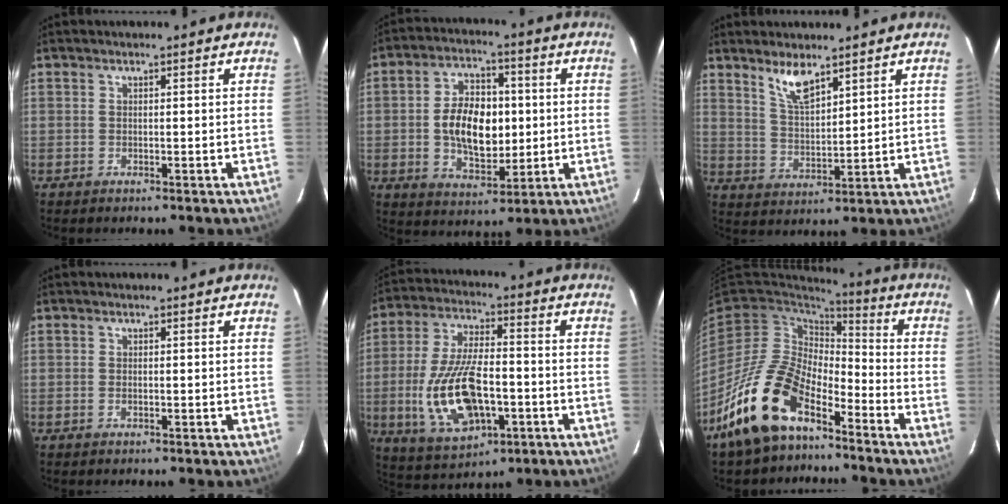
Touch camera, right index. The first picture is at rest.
{"total": 12.5, "force": [-0.1, 7.6, 9.9], "torque": [-0.180, 0.017, 0.007]}
{"total": 6.5, "force": [4.8, 1.9, 4.0], "torque": [-0.074, -0.002, 0.100]}
{"total": 0.6, "force": [-0.3, 0.3, 0.4], "torque": [-0.008, 0.001, -0.005]}
{"total": 17.2, "force": [-4.4, 8.0, 14.6], "torque": [-0.310, -0.008, -0.064]}
{"total": 16.8, "force": [-11.1, 7.9, 9.9], "torque": [-0.194, 0.002, -0.210]}